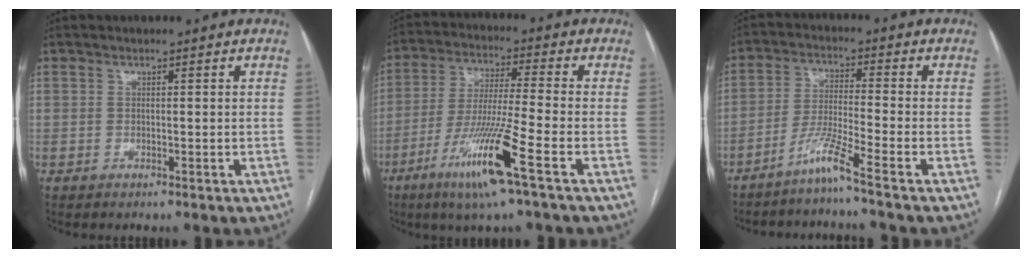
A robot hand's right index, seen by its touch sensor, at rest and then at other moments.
{"total": 13.2, "force": [-6.5, -0.9, 11.4], "torque": [-0.230, -0.027, -0.122]}
{"total": 5.8, "force": [-4.4, -1.7, 3.4], "torque": [-0.074, -0.018, -0.093]}